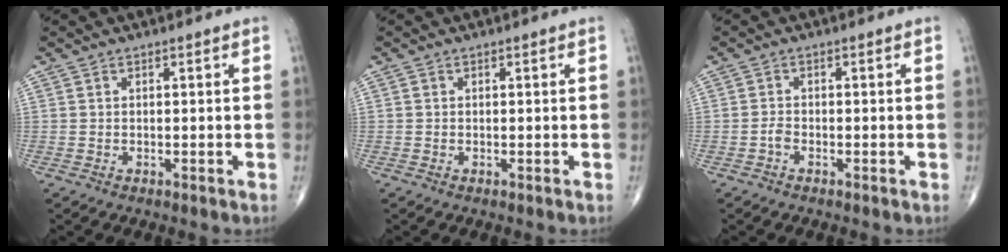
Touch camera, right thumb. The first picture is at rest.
{"total": 0.0}
{"total": 1.1, "force": [-0.6, 0.5, 0.7], "torque": [-0.015, 0.003, -0.015]}